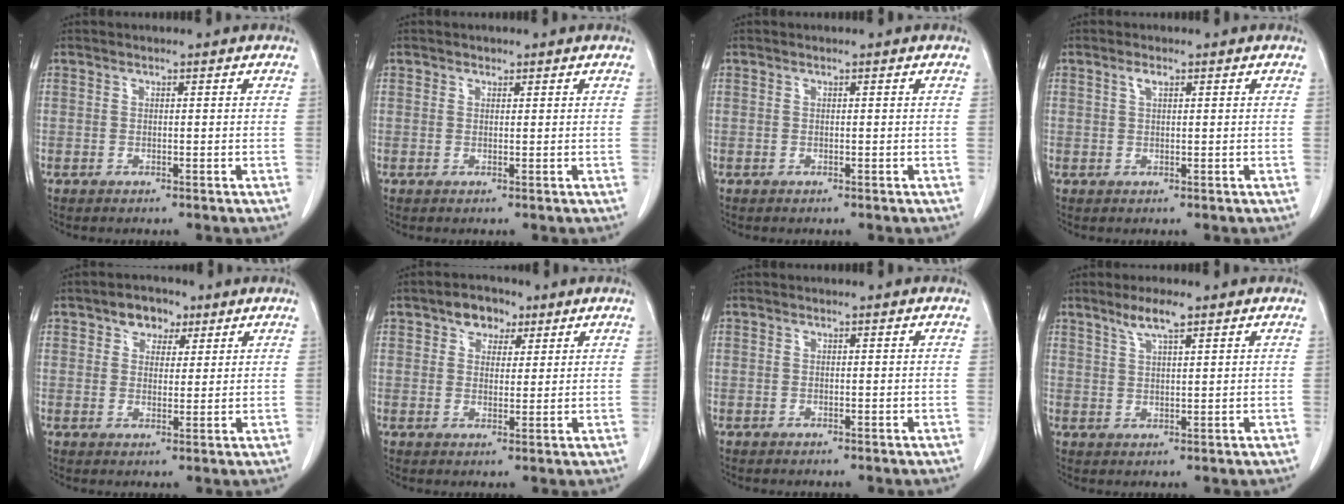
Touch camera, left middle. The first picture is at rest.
{"total": 0.7, "force": [0.5, 0.5, 0.1], "torque": [0.001, -0.003, 0.005]}
{"total": 0.0}
{"total": 1.3, "force": [0.7, 0.4, 1.0], "torque": [-0.020, 0.003, 0.012]}
{"total": 4.5, "force": [2.6, 3.1, 2.0], "torque": [-0.028, 0.013, 0.043]}
{"total": 4.7, "force": [2.7, 3.1, 2.1], "torque": [-0.032, 0.015, 0.045]}
{"total": 0.0}
{"total": 4.1, "force": [2.9, 0.4, 2.9], "torque": [-0.061, 0.002, 0.057]}